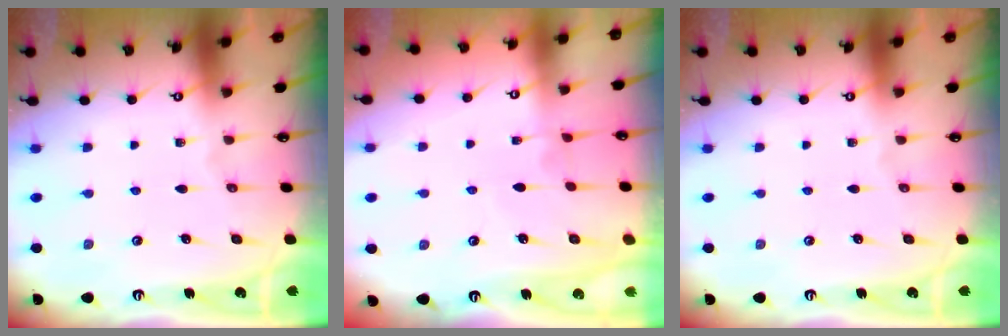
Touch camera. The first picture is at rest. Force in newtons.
{"total": 4.9, "press": 4.9, "slide": 0.0}
{"total": 0.0}